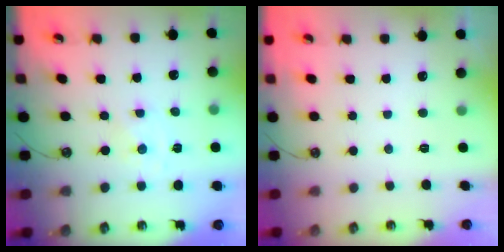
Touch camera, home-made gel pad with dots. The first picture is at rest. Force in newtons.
{"total": 0.0}